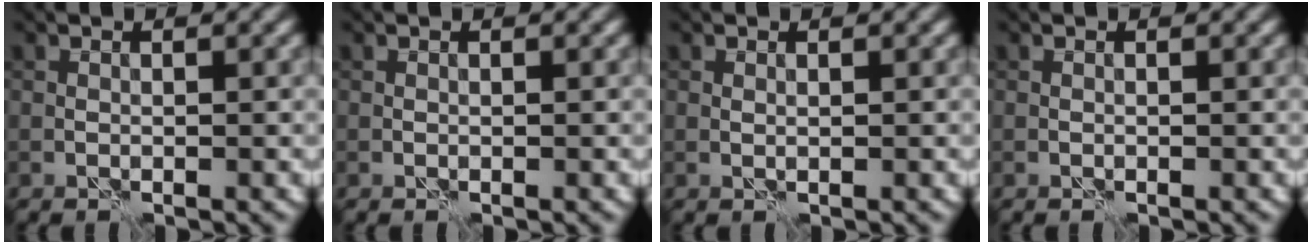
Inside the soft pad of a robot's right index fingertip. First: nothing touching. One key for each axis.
{"total": 0.0}
{"total": 0.0}
{"total": 0.0}